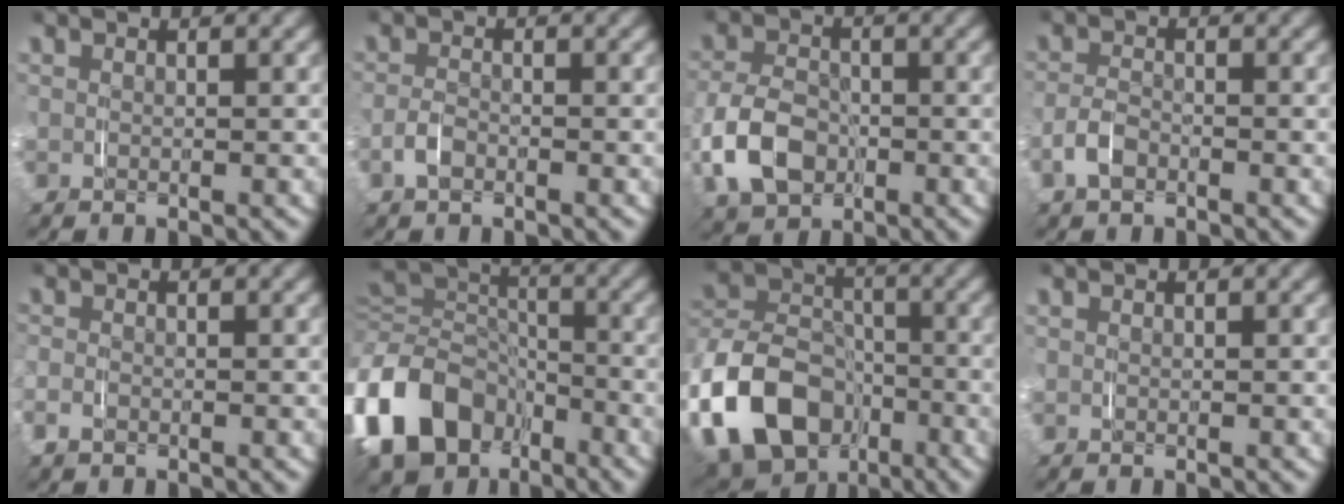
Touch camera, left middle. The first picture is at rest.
{"total": 1.4, "force": [-0.8, 0.8, 0.8], "torque": [-0.025, -0.001, -0.016]}
{"total": 6.4, "force": [-1.5, 4.8, 4.0], "torque": [-0.094, -0.009, -0.023]}
{"total": 2.0, "force": [-1.0, 1.2, 1.2], "torque": [-0.034, 0.001, -0.022]}
{"total": 1.4, "force": [-0.7, 1.0, 0.7], "torque": [-0.022, -0.006, -0.012]}
{"total": 12.1, "force": [-4.3, 9.9, 5.6], "torque": [-0.126, -0.033, -0.071]}
{"total": 16.8, "force": [-6.7, 13.9, 6.6], "torque": [-0.166, -0.050, -0.116]}
{"total": 0.0}